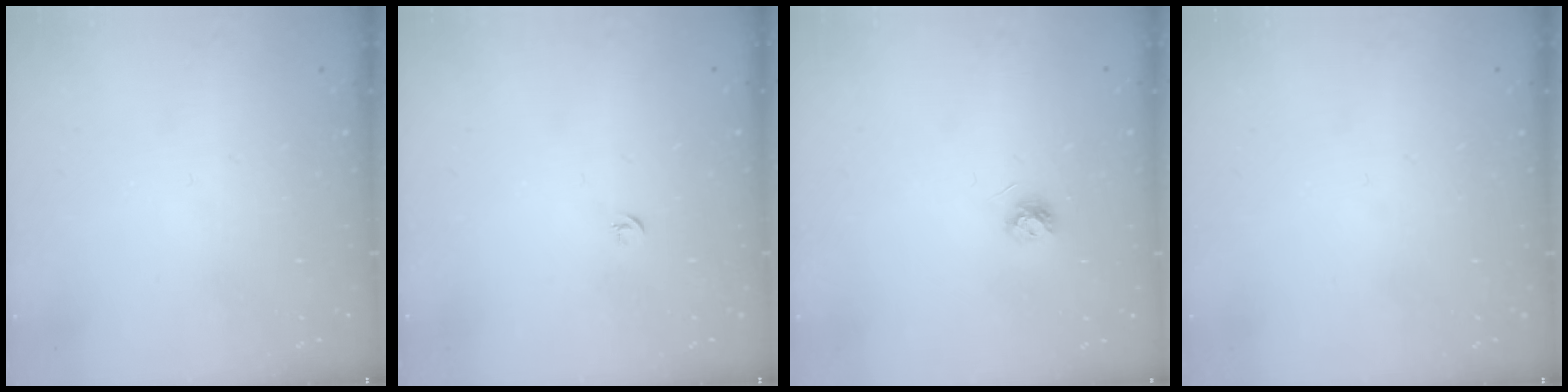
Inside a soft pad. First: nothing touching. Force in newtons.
{"total": 2.7, "press": 2.6, "slide": 0.6}
{"total": 4.5, "press": 4.5, "slide": 0.6}
{"total": 0.0}